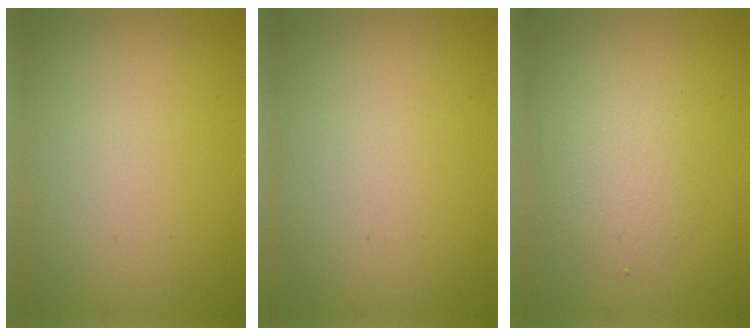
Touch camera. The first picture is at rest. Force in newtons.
{"total": 0.0}
{"total": 2.4, "press": 2.4, "slide": 0.1}